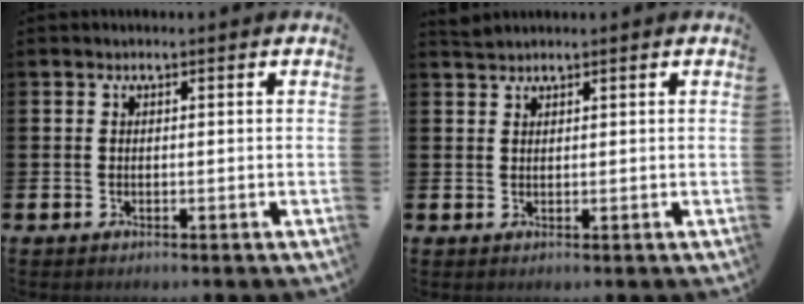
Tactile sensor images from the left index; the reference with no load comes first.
{"total": 1.6, "force": [1.6, 0.3, 0.1], "torque": [0.011, -0.003, 0.027]}